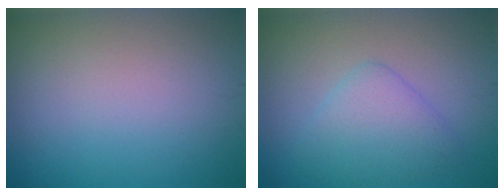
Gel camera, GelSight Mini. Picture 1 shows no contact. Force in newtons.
{"total": 3.5, "press": 3.5, "slide": 0.2}